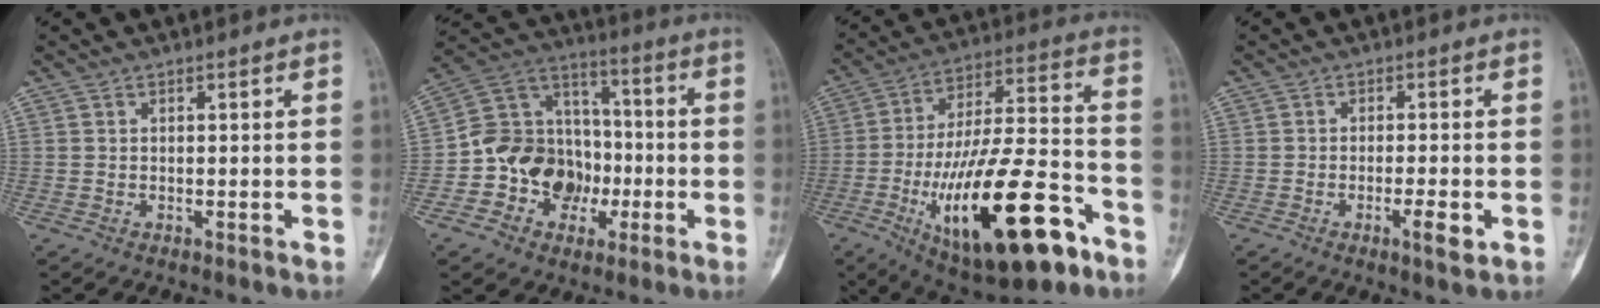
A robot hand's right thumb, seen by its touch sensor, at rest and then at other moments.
{"total": 15.9, "force": [-4.0, 13.4, 7.6], "torque": [-0.077, 0.064, -0.069]}
{"total": 28.2, "force": [-12.0, 10.3, 23.3], "torque": [-0.395, 0.052, -0.178]}
{"total": 3.7, "force": [-1.3, 0.7, 3.4], "torque": [-0.055, -0.003, -0.021]}